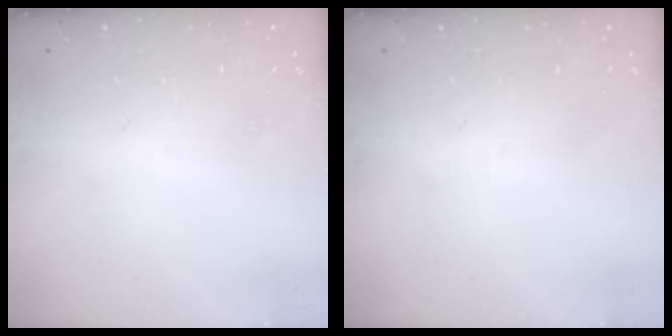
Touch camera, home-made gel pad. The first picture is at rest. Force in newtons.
{"total": 0.0}